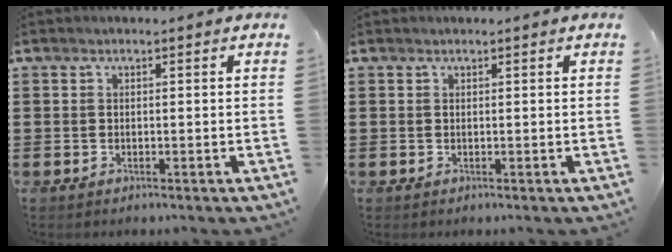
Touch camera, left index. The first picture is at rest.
{"total": 0.0}